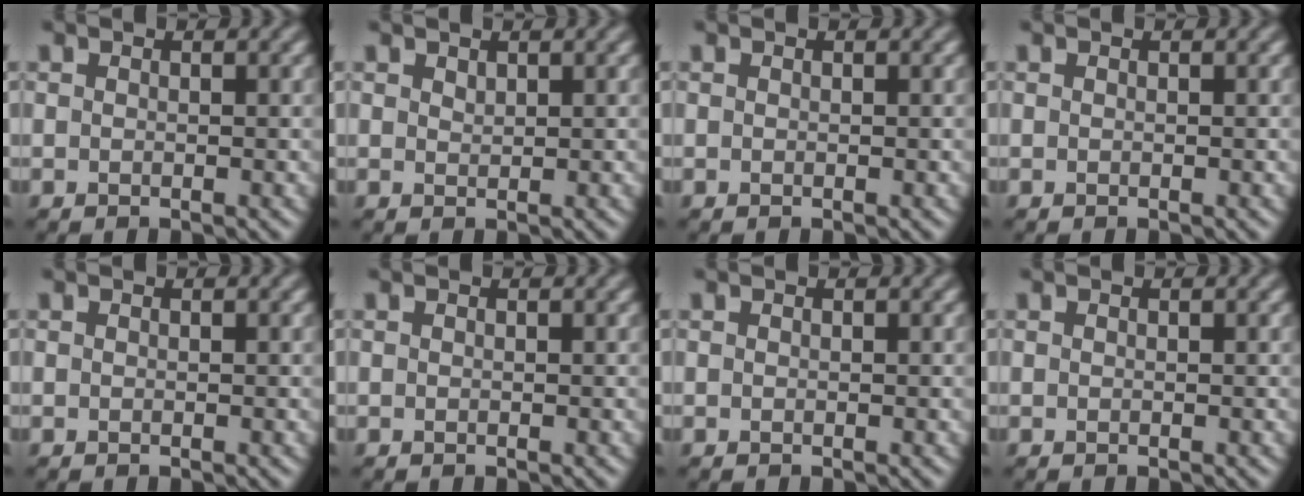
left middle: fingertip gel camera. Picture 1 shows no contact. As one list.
[{"total": 0.7, "force": [0.6, 0.2, 0.2], "torque": [-0.005, -0.001, 0.014]}, {"total": 0.0}, {"total": 0.0}, {"total": 0.0}, {"total": 0.0}, {"total": 0.0}, {"total": 0.0}]